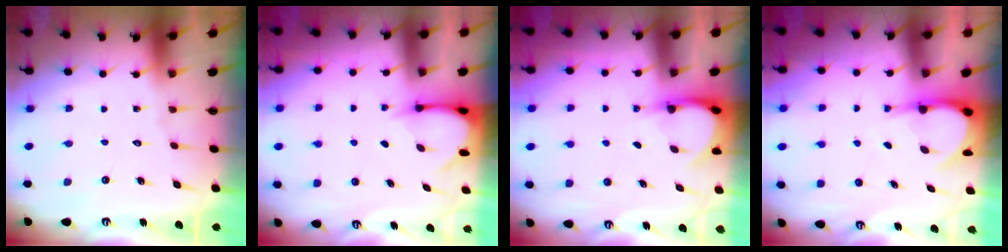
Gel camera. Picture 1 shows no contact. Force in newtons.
{"total": 3.6, "press": 3.6, "slide": 0.3}
{"total": 3.7, "press": 3.7, "slide": 0.3}
{"total": 5.1, "press": 5.0, "slide": 0.5}